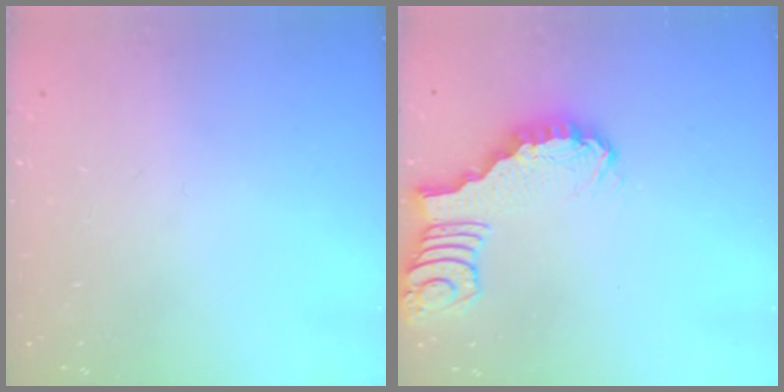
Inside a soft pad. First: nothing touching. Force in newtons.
{"total": 2.7, "press": 2.7, "slide": 0.4}